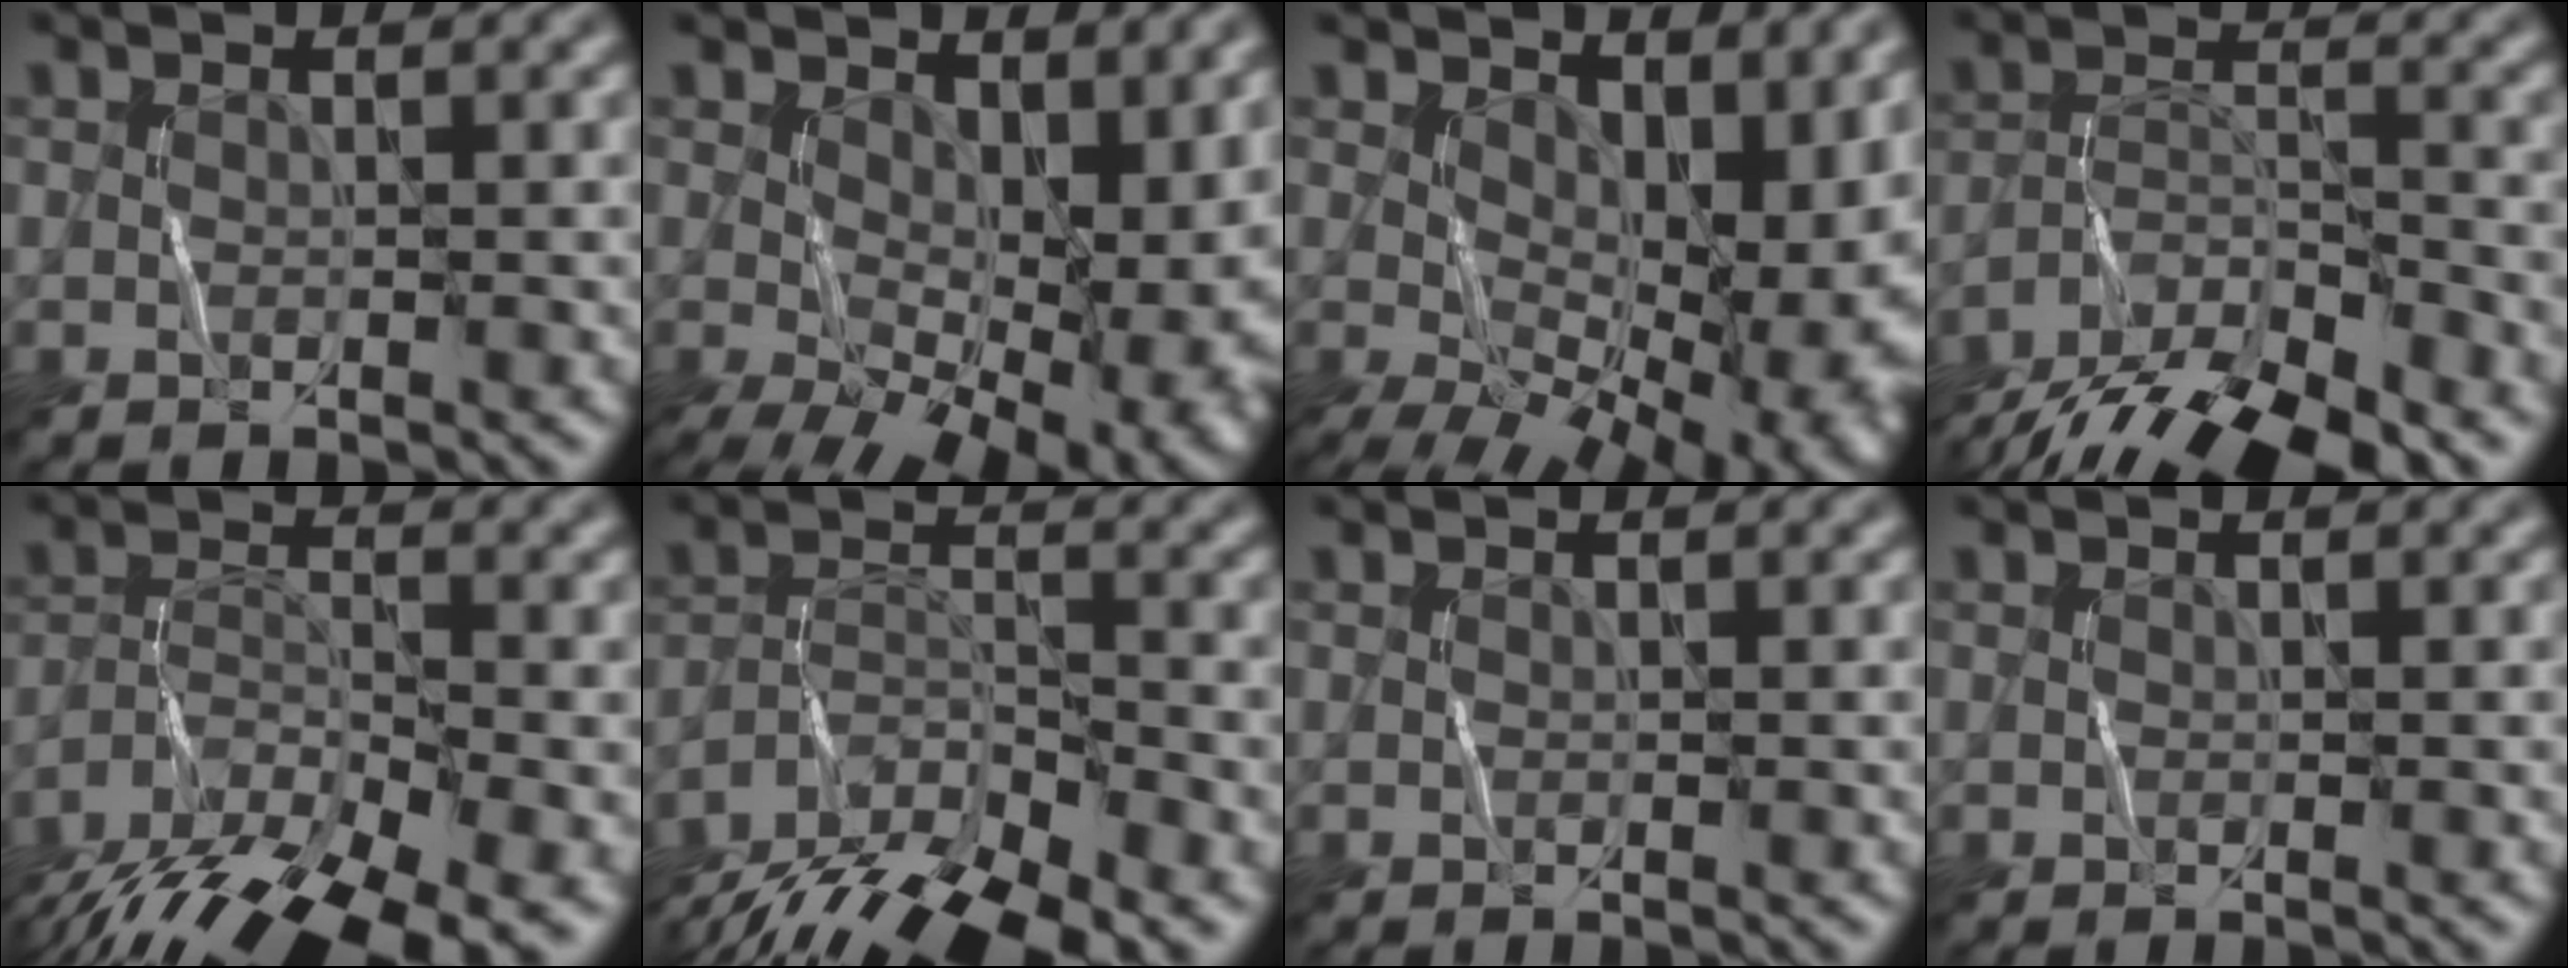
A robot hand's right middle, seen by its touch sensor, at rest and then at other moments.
{"total": 14.5, "force": [-0.5, 7.6, 12.4], "torque": [-0.181, -0.021, 0.021]}
{"total": 16.1, "force": [0.0, 8.5, 13.6], "torque": [-0.175, -0.023, 0.031]}
{"total": 12.5, "force": [-10.5, 3.3, 5.8], "torque": [-0.099, -0.020, -0.168]}
{"total": 13.8, "force": [-11.1, 4.3, 7.0], "torque": [-0.135, -0.032, -0.163]}
{"total": 12.3, "force": [-10.1, 3.5, 6.0], "torque": [-0.105, -0.018, -0.166]}
{"total": 0.0}
{"total": 0.0}